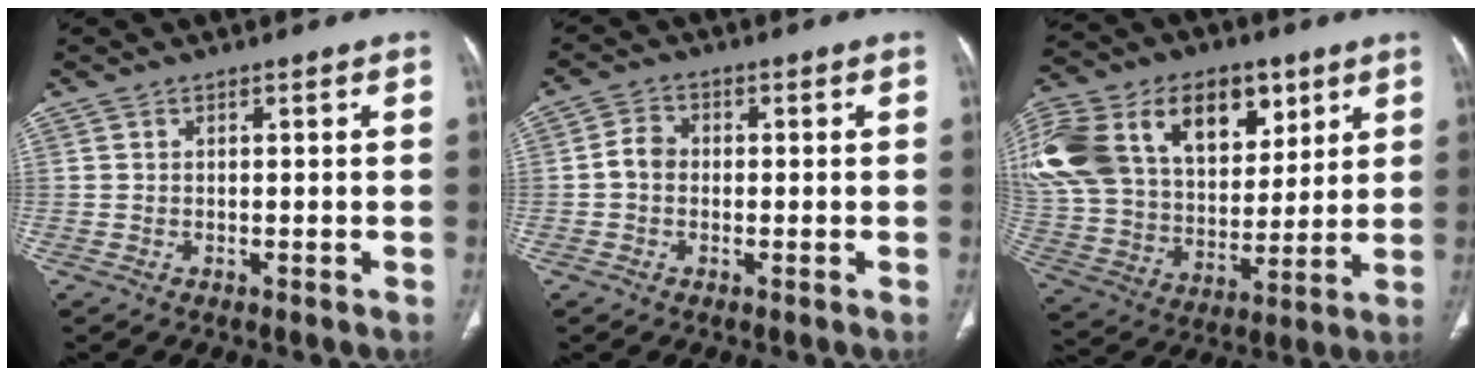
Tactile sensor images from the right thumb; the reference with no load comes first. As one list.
[{"total": 3.5, "force": [-0.4, 2.8, 2.0], "torque": [-0.029, 0.014, -0.015]}, {"total": 35.3, "force": [14.8, 23.0, 22.4], "torque": [-0.483, 0.052, 0.276]}]